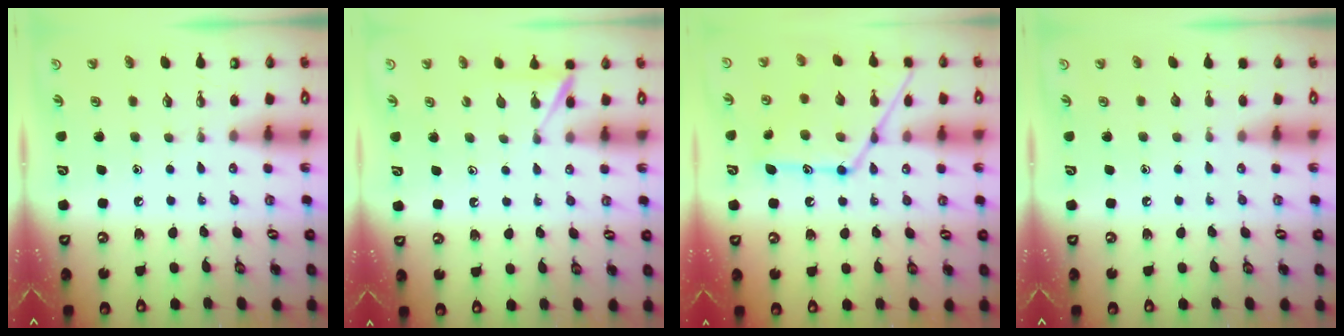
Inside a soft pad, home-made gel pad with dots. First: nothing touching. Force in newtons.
{"total": 5.2, "press": 5.2, "slide": 0.6}
{"total": 16.0, "press": 16.0, "slide": 1.1}
{"total": 0.0}